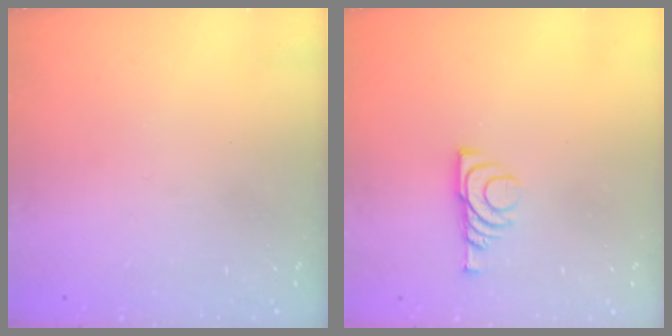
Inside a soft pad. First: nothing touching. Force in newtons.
{"total": 7.2, "press": 7.1, "slide": 1.1}